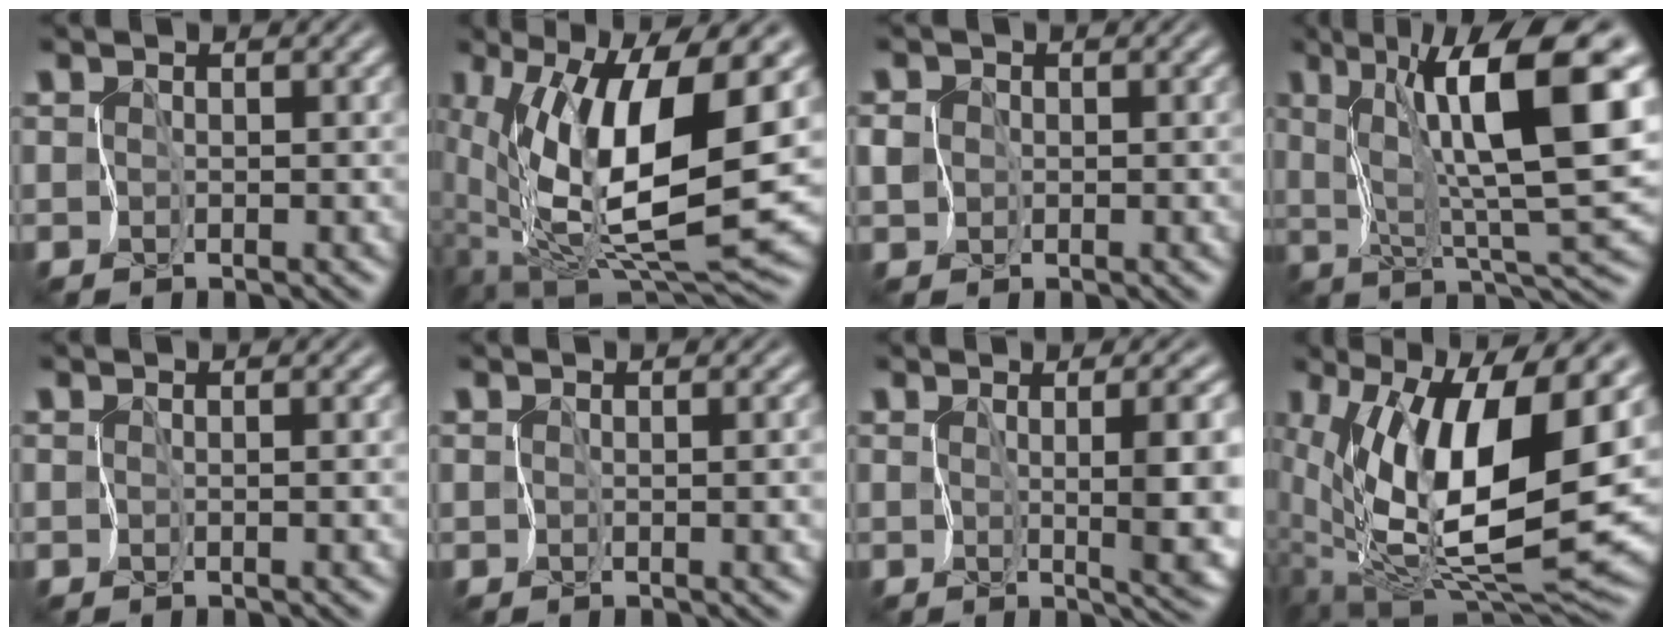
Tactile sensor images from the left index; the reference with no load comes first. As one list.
[{"total": 13.9, "force": [1.5, 5.1, 12.9], "torque": [-0.242, -0.019, 0.033]}, {"total": 2.7, "force": [-0.4, 2.5, 0.7], "torque": [-0.013, 0.011, -0.015]}, {"total": 11.4, "force": [4.2, 2.4, 10.3], "torque": [-0.163, 0.003, 0.072]}, {"total": 0.8, "force": [-0.2, 0.2, 0.7], "torque": [0.000, 0.000, 0.003]}, {"total": 2.4, "force": [-0.5, 1.1, 2.0], "torque": [-0.014, 0.001, 0.000]}, {"total": 6.8, "force": [0.9, 1.5, 6.6], "torque": [-0.086, -0.013, 0.019]}, {"total": 14.4, "force": [2.9, 5.4, 13.0], "torque": [-0.235, -0.013, 0.052]}]